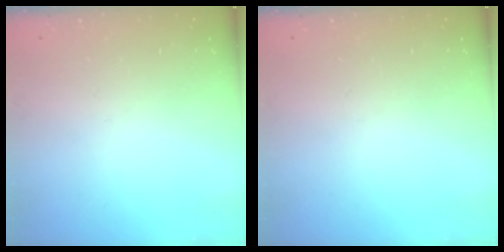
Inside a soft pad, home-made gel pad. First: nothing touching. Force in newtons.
{"total": 0.0}